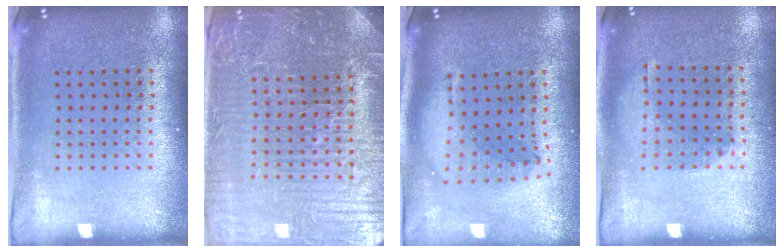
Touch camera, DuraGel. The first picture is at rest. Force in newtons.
{"total": 5.9, "press": 5.4, "slide": 2.3}
{"total": 1.5, "press": 1.3, "slide": 0.7}
{"total": 1.2, "press": 0.8, "slide": 0.9}